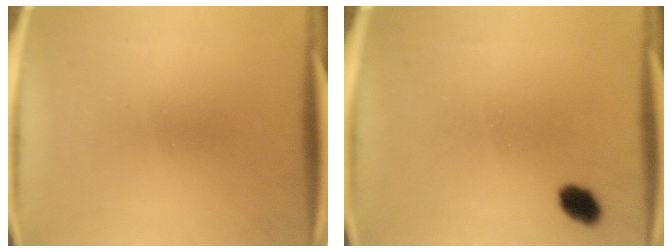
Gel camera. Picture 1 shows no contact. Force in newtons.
{"total": 3.2}